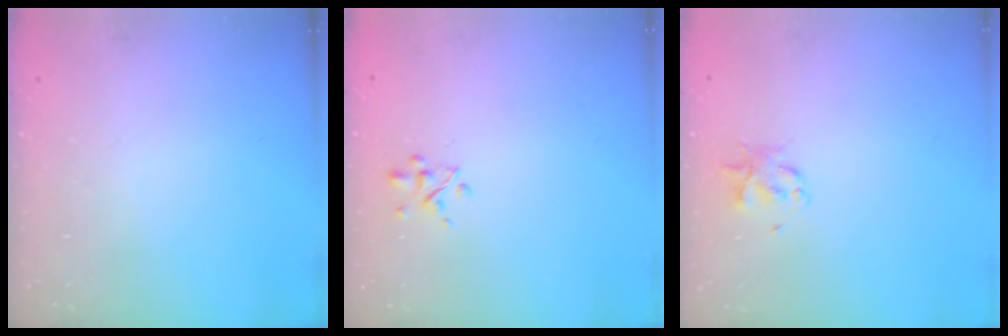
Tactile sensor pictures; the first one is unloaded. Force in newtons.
{"total": 2.3, "press": 2.3, "slide": 0.6}
{"total": 2.2, "press": 2.2, "slide": 0.4}